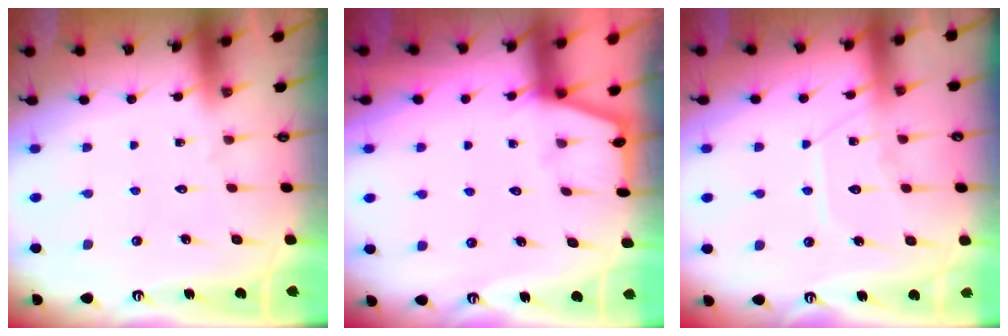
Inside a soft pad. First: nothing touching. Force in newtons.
{"total": 1.6, "press": 1.6, "slide": 0.2}
{"total": 9.6, "press": 9.5, "slide": 0.9}